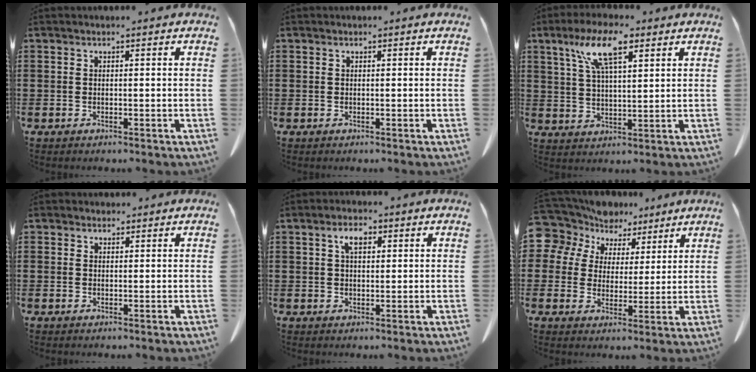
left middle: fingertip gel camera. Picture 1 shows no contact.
{"total": 0.0}
{"total": 9.1, "force": [5.1, 2.5, 7.0], "torque": [-0.150, 0.007, 0.089]}
{"total": 1.5, "force": [1.3, 0.8, 0.2], "torque": [-0.008, 0.004, 0.025]}
{"total": 3.3, "force": [1.4, 1.5, 2.6], "torque": [-0.049, 0.006, 0.022]}
{"total": 7.5, "force": [5.4, 5.2, 0.7], "torque": [-0.064, -0.018, 0.102]}